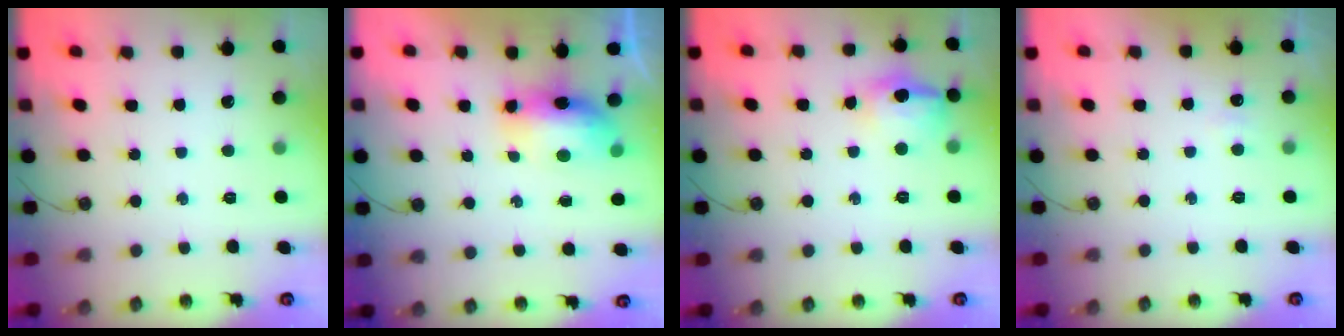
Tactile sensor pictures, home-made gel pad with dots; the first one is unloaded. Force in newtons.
{"total": 13.4, "press": 10.4, "slide": 8.4}
{"total": 13.3, "press": 13.2, "slide": 1.4}
{"total": 2.9, "press": 2.5, "slide": 1.6}